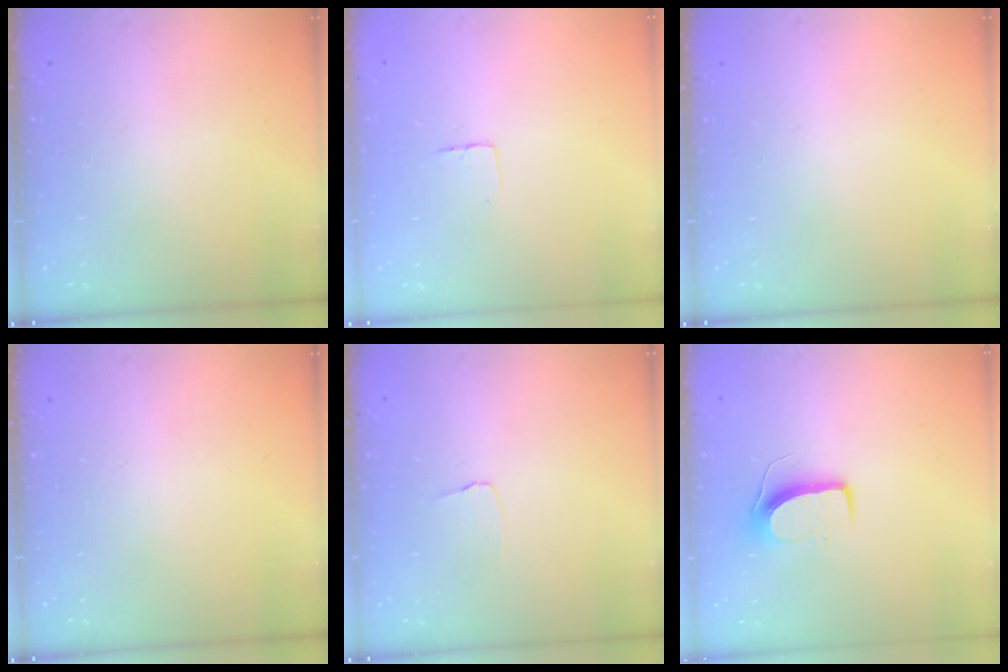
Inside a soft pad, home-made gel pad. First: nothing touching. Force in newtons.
{"total": 2.9, "press": 2.9, "slide": 0.2}
{"total": 0.0}
{"total": 0.0}
{"total": 2.9, "press": 2.8, "slide": 0.3}
{"total": 9.3, "press": 9.3, "slide": 0.5}